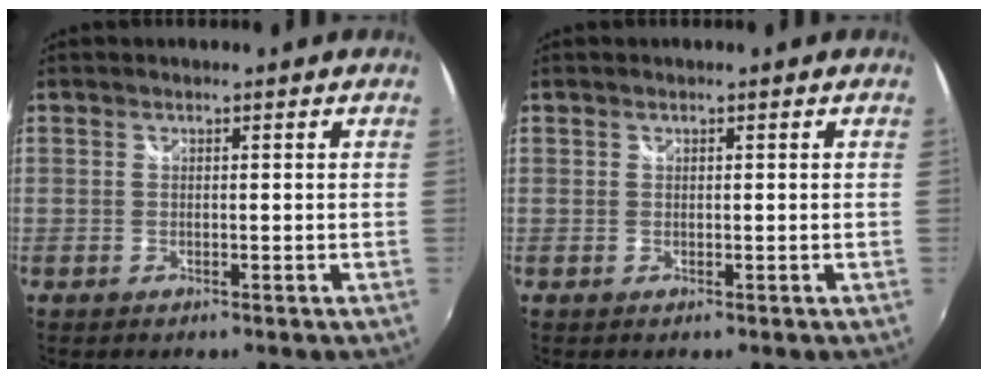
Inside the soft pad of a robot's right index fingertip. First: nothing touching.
{"total": 0.0}